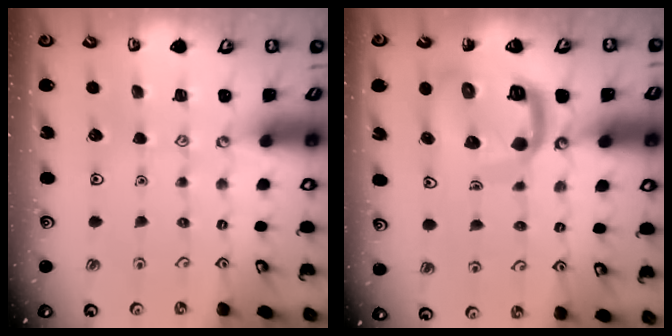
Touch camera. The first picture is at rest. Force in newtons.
{"total": 13.8, "press": 13.8, "slide": 1.5}